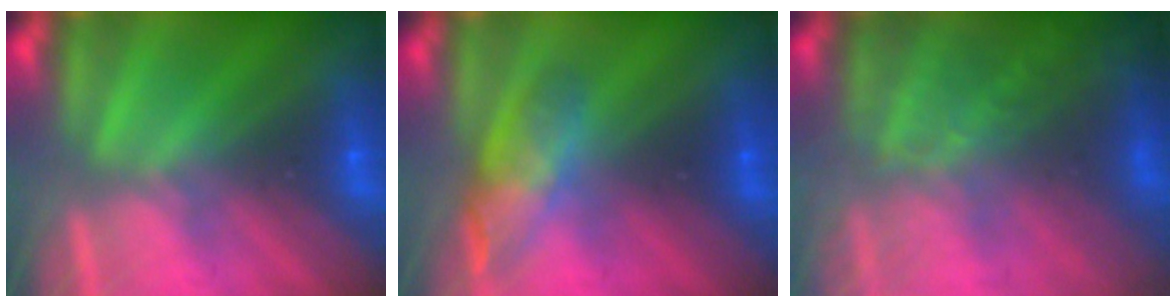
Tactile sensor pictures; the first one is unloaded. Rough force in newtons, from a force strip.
{"total": 4.6}
{"total": 8.3}